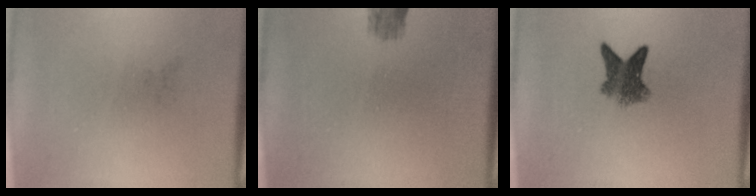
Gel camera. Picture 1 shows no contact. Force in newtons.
{"total": 2.3}
{"total": 5.0}